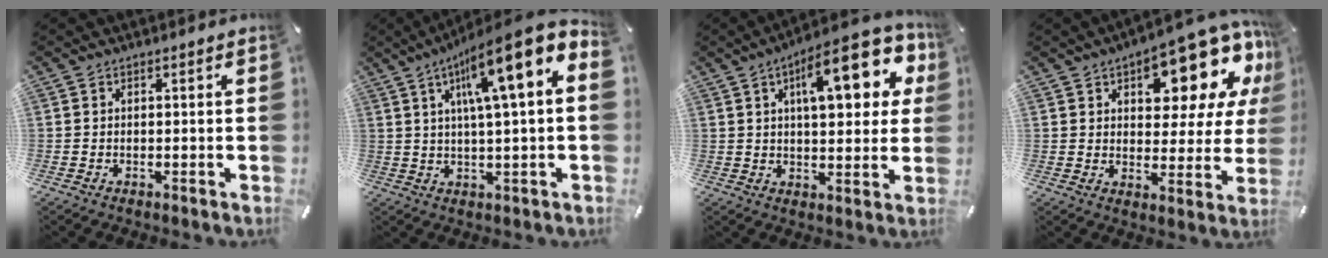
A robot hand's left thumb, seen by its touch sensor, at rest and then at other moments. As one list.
[{"total": 15.1, "force": [6.7, 2.3, 13.4], "torque": [-0.223, -0.035, 0.105]}, {"total": 18.6, "force": [7.2, 7.5, 15.4], "torque": [-0.212, -0.018, 0.109]}, {"total": 16.1, "force": [10.9, 7.1, 9.5], "torque": [-0.115, -0.088, 0.179]}]